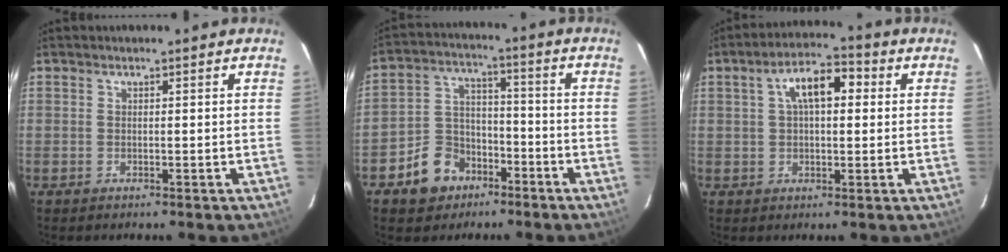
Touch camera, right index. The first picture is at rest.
{"total": 9.9, "force": [-5.9, 7.3, 3.3], "torque": [-0.086, 0.030, -0.087]}
{"total": 8.2, "force": [2.0, 3.8, 6.9], "torque": [-0.119, 0.027, 0.032]}